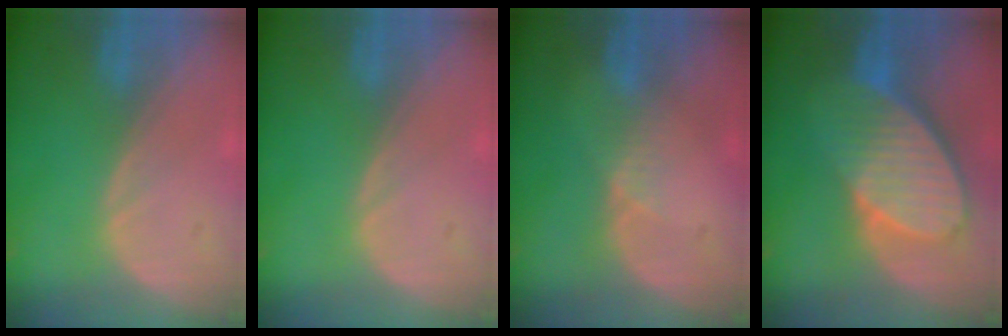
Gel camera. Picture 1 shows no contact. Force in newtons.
{"total": 0.0}
{"total": 2.0, "press": 1.6, "slide": 1.3}
{"total": 10.1, "press": 8.9, "slide": 4.8}